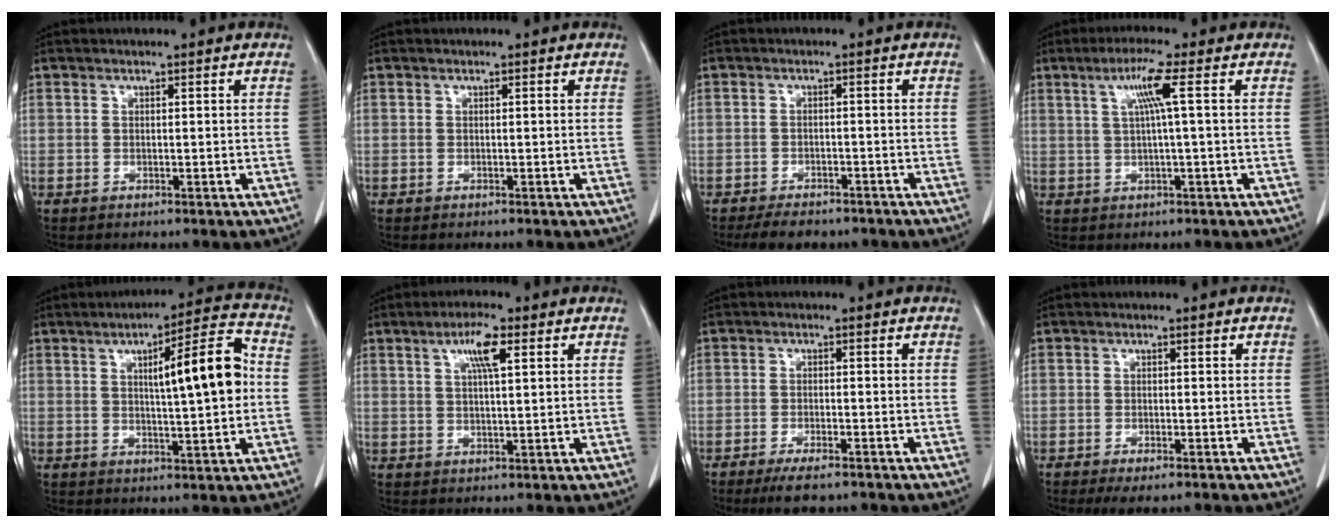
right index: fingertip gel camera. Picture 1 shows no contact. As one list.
[{"total": 0.0}, {"total": 6.0, "force": [-4.9, 2.6, 2.2], "torque": [-0.028, -0.001, -0.066]}, {"total": 5.0, "force": [1.5, -0.9, 4.7], "torque": [-0.092, 0.009, 0.029]}, {"total": 11.7, "force": [1.3, 1.4, 11.5], "torque": [-0.164, 0.024, 0.018]}, {"total": 5.0, "force": [2.2, 0.6, 4.5], "torque": [-0.083, 0.003, 0.038]}, {"total": 5.3, "force": [-4.1, 1.2, 3.2], "torque": [-0.052, -0.009, -0.062]}, {"total": 3.8, "force": [-2.9, 1.0, 2.3], "torque": [-0.031, -0.008, -0.038]}]